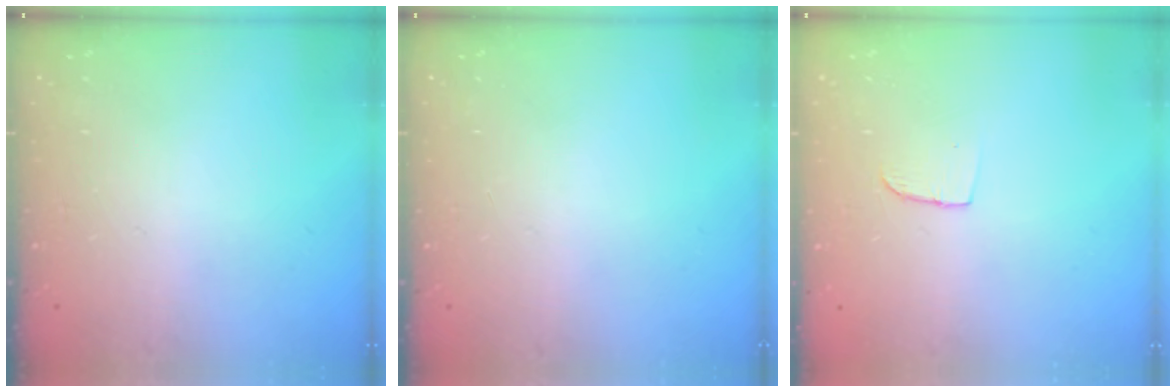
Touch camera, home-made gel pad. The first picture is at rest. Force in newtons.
{"total": 0.0}
{"total": 3.8, "press": 3.8, "slide": 0.4}